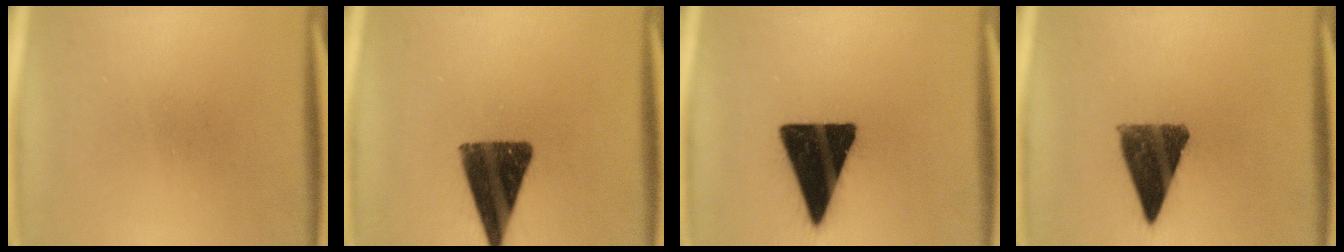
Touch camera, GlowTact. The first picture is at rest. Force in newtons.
{"total": 13.1}
{"total": 18.8}
{"total": 10.7}